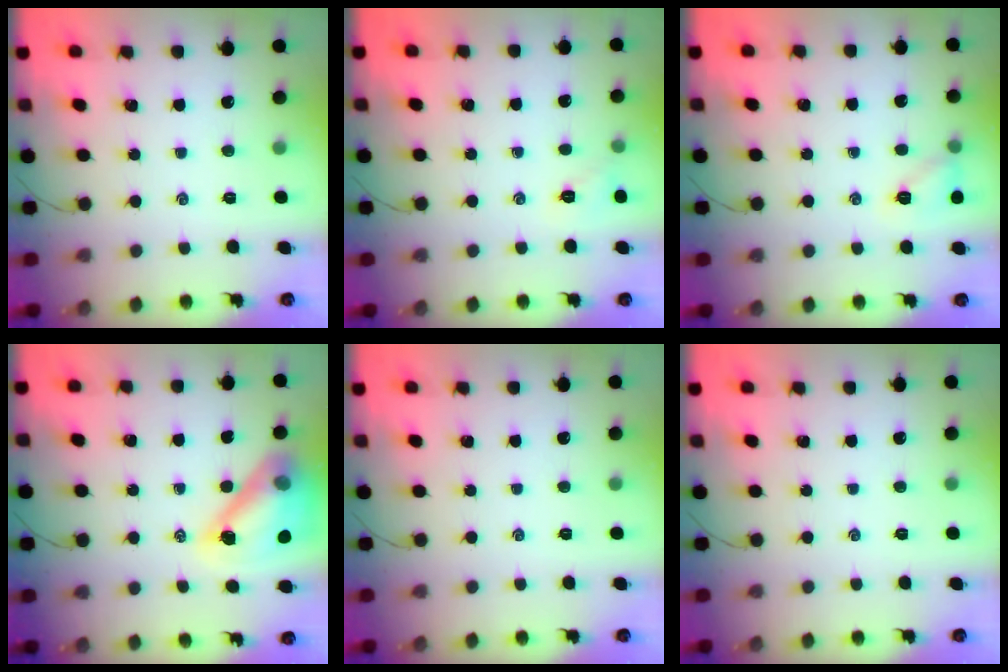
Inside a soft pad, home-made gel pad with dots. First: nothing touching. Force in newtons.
{"total": 5.8, "press": 5.5, "slide": 1.6}
{"total": 7.8, "press": 7.7, "slide": 1.1}
{"total": 15.5, "press": 14.8, "slide": 4.6}
{"total": 0.0}
{"total": 0.0}